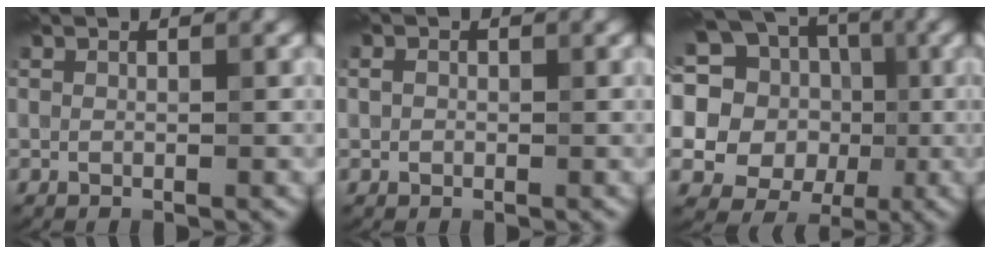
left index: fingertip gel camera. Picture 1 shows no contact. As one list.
[{"total": 0.9, "force": [-0.1, 0.8, 0.3], "torque": [-0.004, -0.002, -0.006]}, {"total": 17.5, "force": [4.4, 15.7, 6.4], "torque": [-0.161, 0.026, 0.042]}]